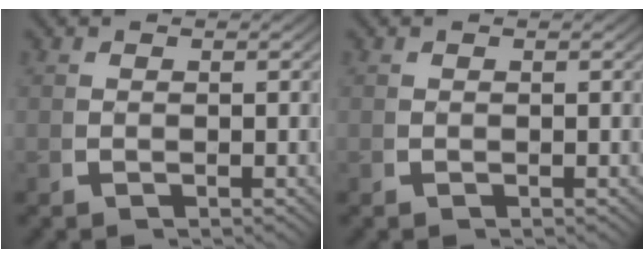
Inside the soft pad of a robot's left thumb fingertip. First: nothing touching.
{"total": 0.0}